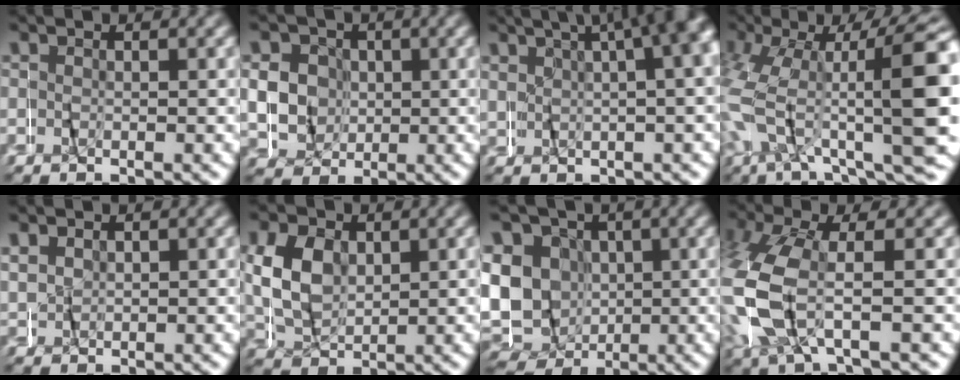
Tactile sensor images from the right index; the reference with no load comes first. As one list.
[{"total": 10.0, "force": [1.2, 9.4, 3.1], "torque": [-0.084, -0.015, 0.020]}, {"total": 16.0, "force": [6.5, 8.5, 11.9], "torque": [-0.133, 0.060, 0.080]}, {"total": 14.3, "force": [-2.2, 6.9, 12.3], "torque": [-0.211, -0.017, -0.022]}, {"total": 1.4, "force": [1.1, 0.8, -0.3], "torque": [-0.005, 0.004, 0.023]}, {"total": 4.8, "force": [1.0, 3.8, 2.8], "torque": [-0.068, -0.002, 0.022]}, {"total": 16.2, "force": [0.6, 15.2, 5.7], "torque": [-0.163, -0.031, 0.007]}, {"total": 8.6, "force": [-0.4, 6.1, 6.0], "torque": [-0.198, -0.022, -0.002]}]